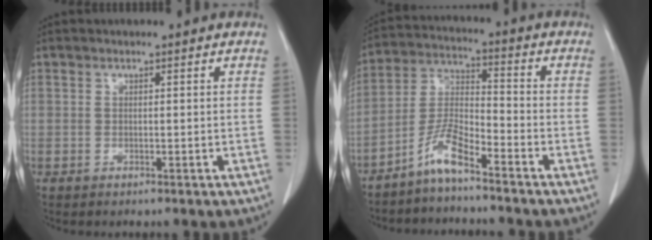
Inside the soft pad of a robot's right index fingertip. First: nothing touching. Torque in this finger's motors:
{"motor_torque": [0.19, -0.19, 0.15, 0.06]}